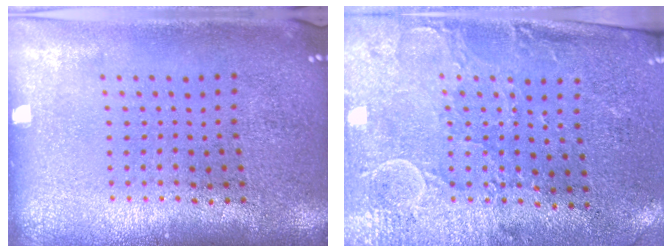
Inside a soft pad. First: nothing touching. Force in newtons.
{"total": 2.9, "press": 2.5, "slide": 1.5}